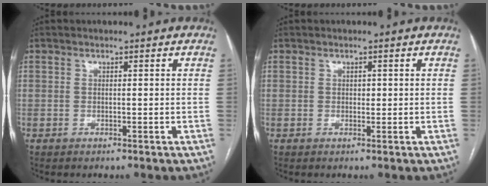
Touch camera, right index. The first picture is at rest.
{"total": 0.8, "force": [0.1, 0.6, 0.5], "torque": [-0.004, 0.001, 0.001]}